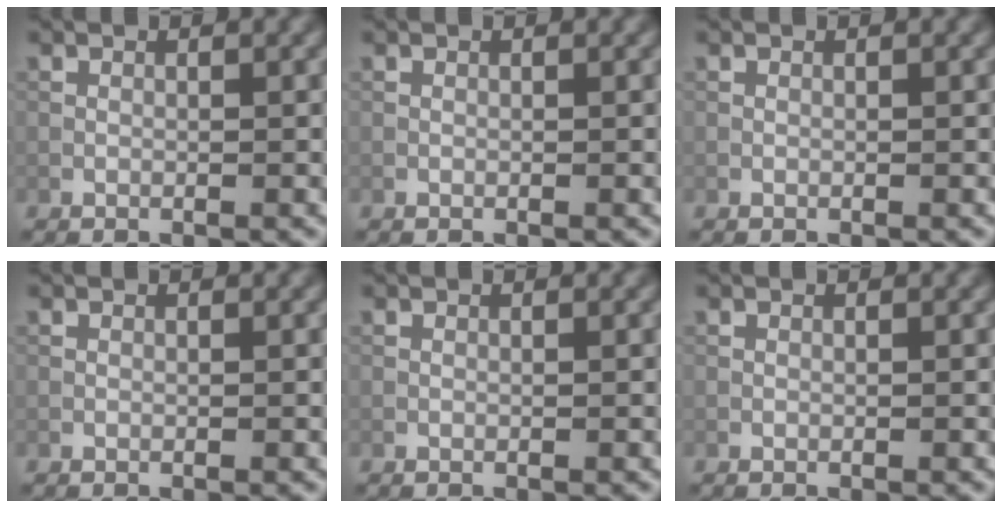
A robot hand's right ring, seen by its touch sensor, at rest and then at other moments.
{"total": 0.0}
{"total": 0.0}
{"total": 0.0}
{"total": 0.0}
{"total": 0.0}